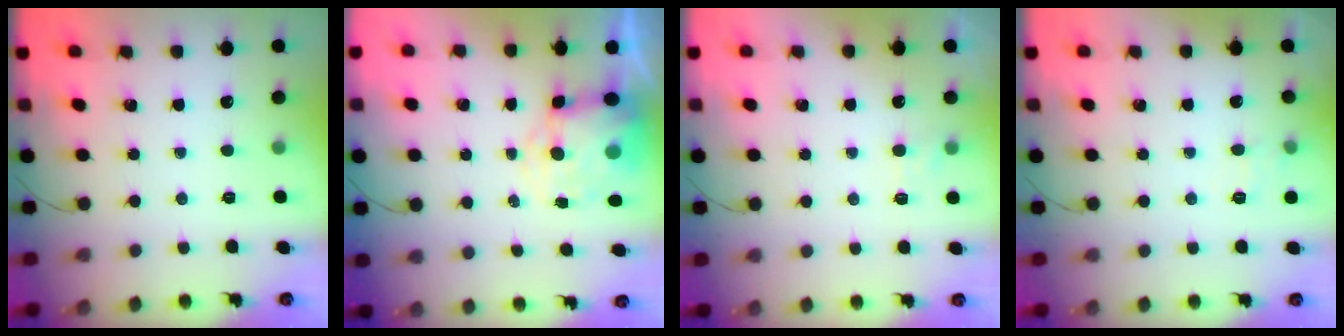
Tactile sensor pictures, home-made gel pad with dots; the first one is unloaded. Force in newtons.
{"total": 9.4, "press": 9.2, "slide": 2.2}
{"total": 4.3, "press": 4.1, "slide": 1.4}
{"total": 3.5, "press": 3.1, "slide": 1.6}